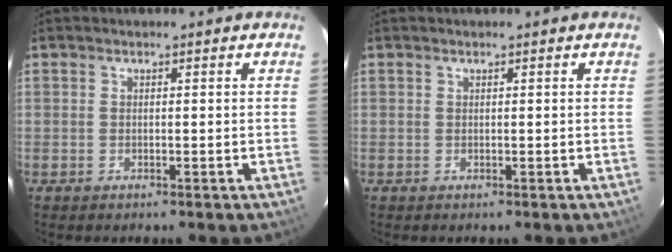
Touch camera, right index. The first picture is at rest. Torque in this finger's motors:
{"motor_torque": [0.10, 0.01, 0.02, 0.00]}